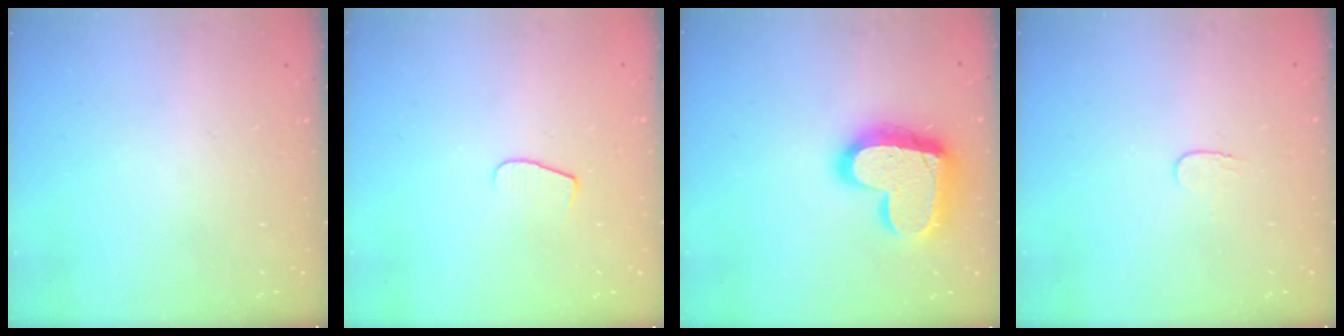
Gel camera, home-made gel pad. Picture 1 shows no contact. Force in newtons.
{"total": 5.5, "press": 5.5, "slide": 0.5}
{"total": 20.9, "press": 20.8, "slide": 1.8}
{"total": 3.5, "press": 3.5, "slide": 0.4}